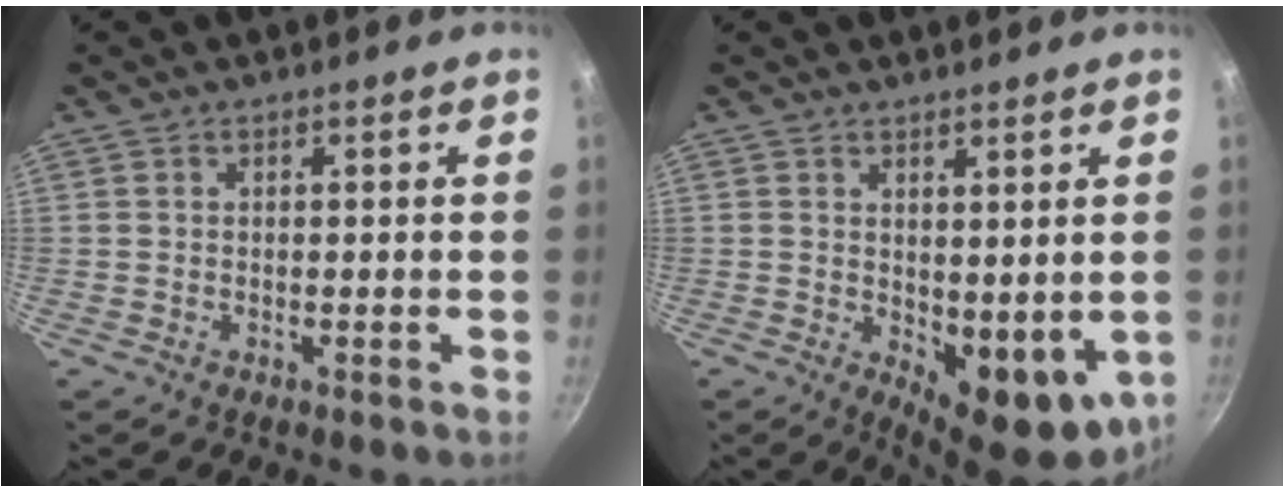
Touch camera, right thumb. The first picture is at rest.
{"total": 10.0, "force": [0.4, 5.0, 8.7], "torque": [-0.094, -0.015, 0.021]}